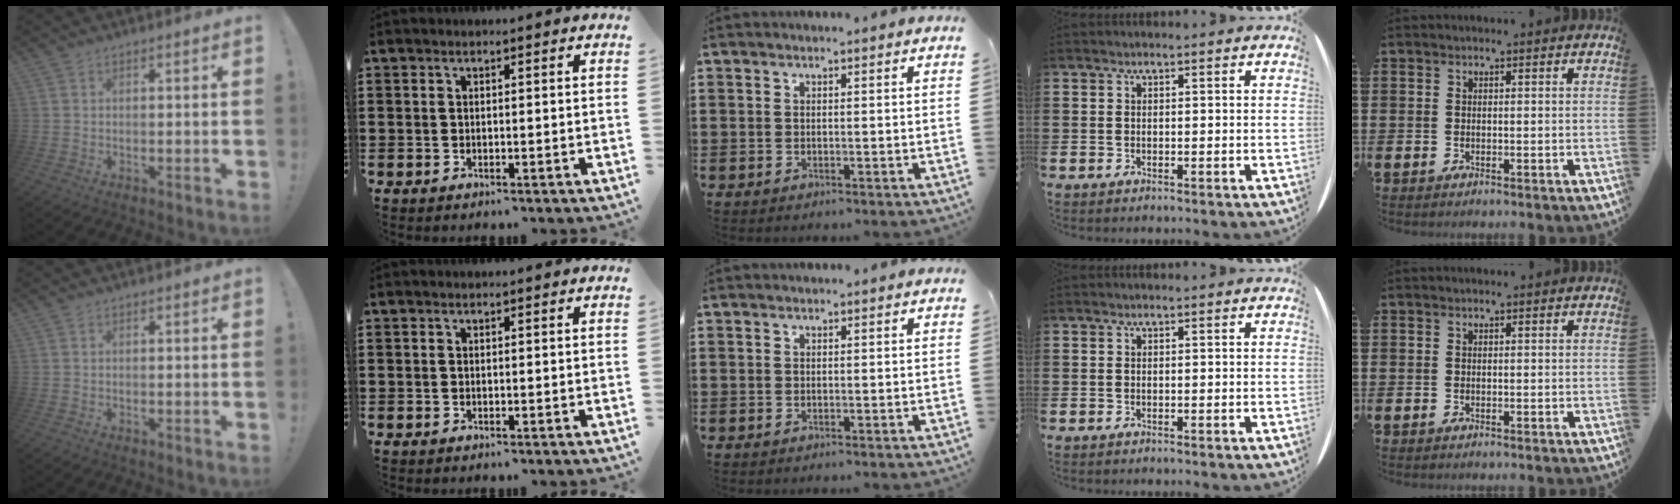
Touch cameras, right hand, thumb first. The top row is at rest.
{}